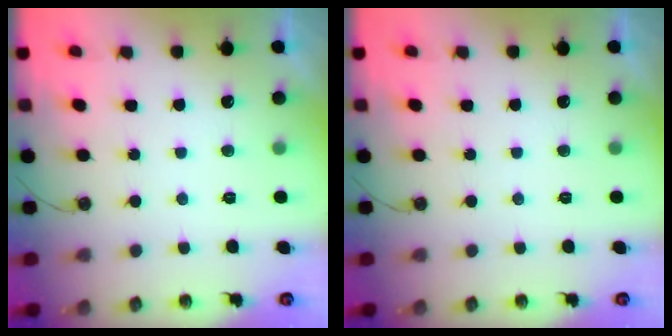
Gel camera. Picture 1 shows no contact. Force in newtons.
{"total": 0.0}